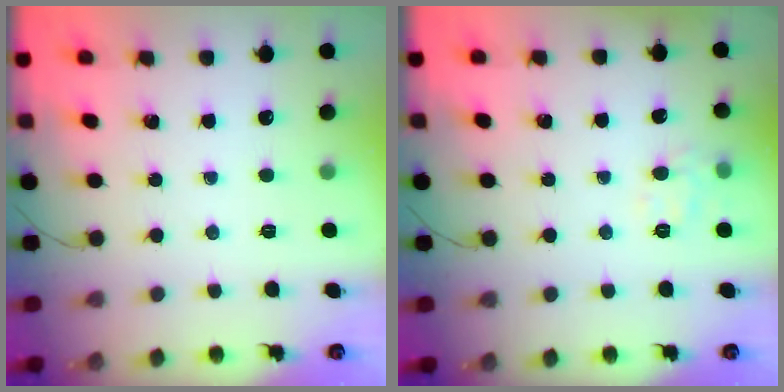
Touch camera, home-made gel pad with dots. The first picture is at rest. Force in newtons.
{"total": 8.6, "press": 8.6, "slide": 1.2}